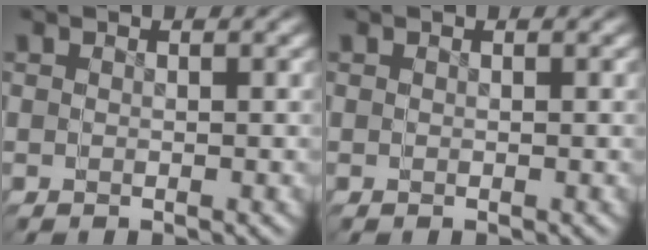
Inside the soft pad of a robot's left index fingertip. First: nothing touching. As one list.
[{"total": 0.0}]